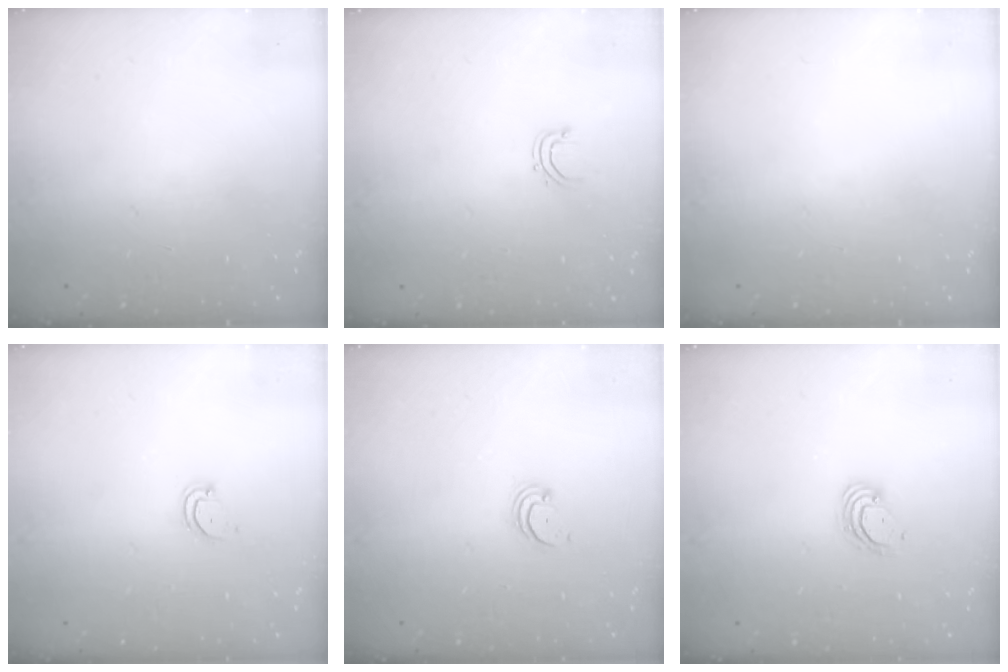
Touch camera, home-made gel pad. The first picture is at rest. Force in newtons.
{"total": 2.8, "press": 2.8, "slide": 0.5}
{"total": 0.0}
{"total": 2.8, "press": 2.8, "slide": 0.2}
{"total": 2.2, "press": 2.2, "slide": 0.2}
{"total": 3.4, "press": 3.4, "slide": 0.2}